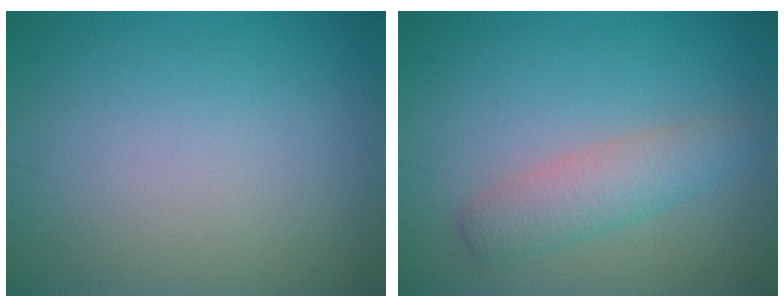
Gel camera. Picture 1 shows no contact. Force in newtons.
{"total": 3.0, "press": 3.0, "slide": 0.1}